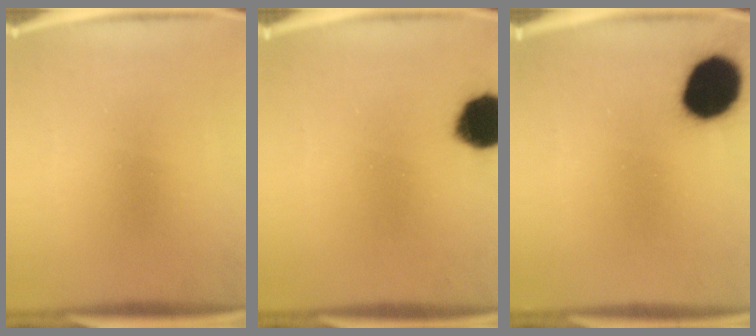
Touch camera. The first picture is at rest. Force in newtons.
{"total": 11.8}
{"total": 16.5}